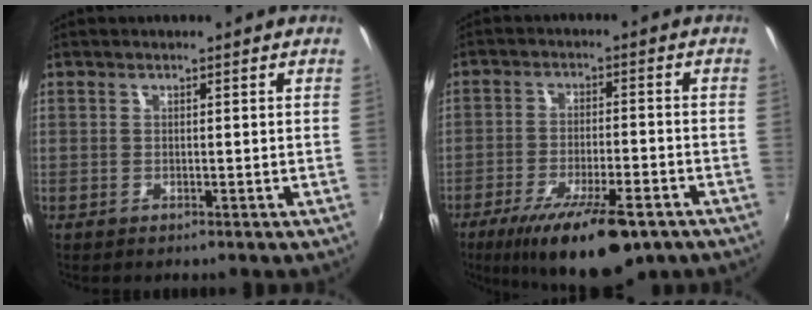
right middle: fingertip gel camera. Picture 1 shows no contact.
{"total": 16.2, "force": [-10.6, 4.6, 11.4], "torque": [-0.209, -0.038, -0.164]}